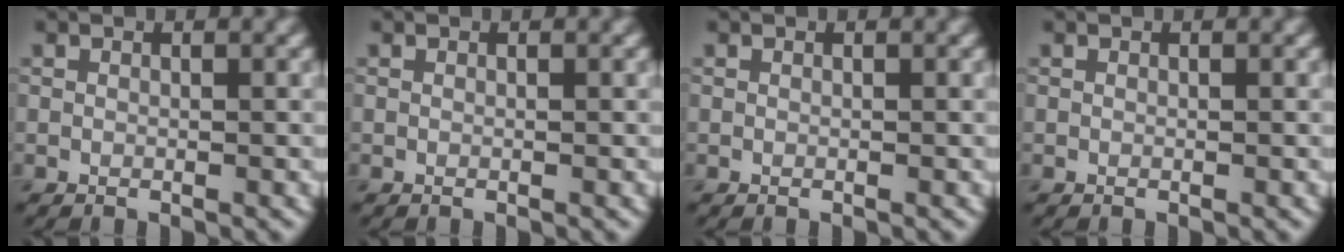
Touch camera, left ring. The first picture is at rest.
{"total": 0.0}
{"total": 0.0}
{"total": 0.0}